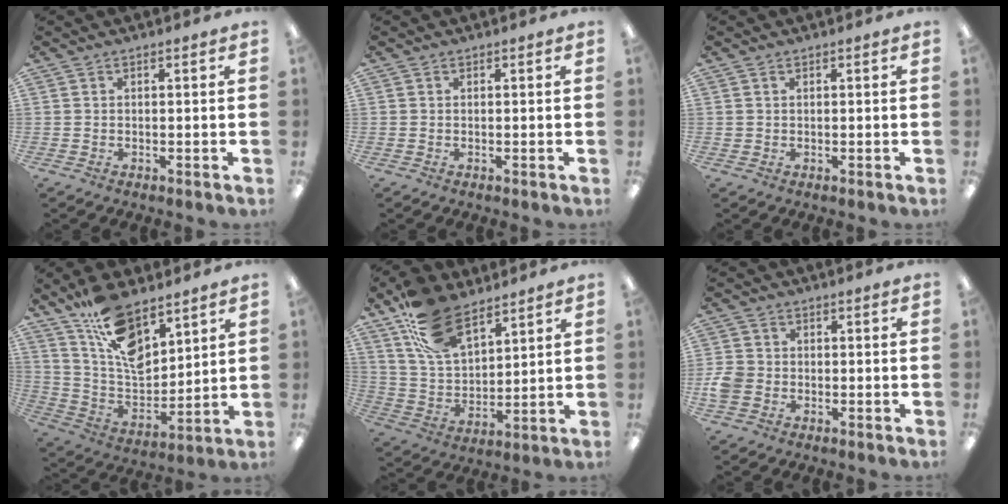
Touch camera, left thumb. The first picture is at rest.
{"total": 0.0}
{"total": 0.8, "force": [0.4, 0.7, 0.2], "torque": [-0.006, 0.002, 0.007]}
{"total": 14.9, "force": [10.0, 7.0, 8.6], "torque": [-0.159, -0.059, 0.186]}
{"total": 16.4, "force": [10.7, 8.8, 8.9], "torque": [-0.176, -0.037, 0.205]}
{"total": 4.9, "force": [-1.3, 4.1, 2.3], "torque": [-0.043, 0.013, -0.021]}